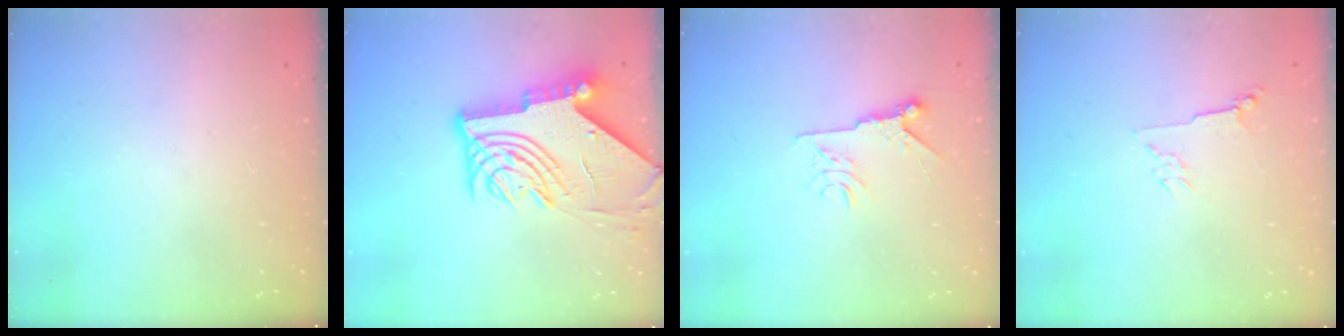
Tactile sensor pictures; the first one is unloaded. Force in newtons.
{"total": 14.9, "press": 14.8, "slide": 1.9}
{"total": 6.3, "press": 6.2, "slide": 0.9}
{"total": 2.8, "press": 2.7, "slide": 0.6}